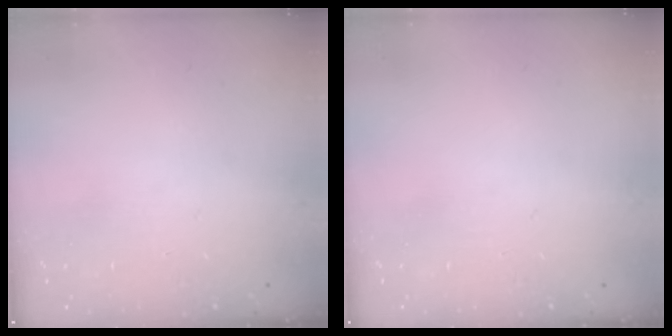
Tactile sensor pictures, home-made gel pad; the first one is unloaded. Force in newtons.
{"total": 0.0}